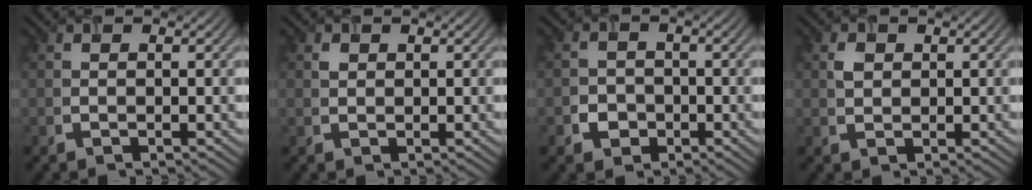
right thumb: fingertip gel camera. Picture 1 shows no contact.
{"total": 0.8, "force": [0.4, 0.6, 0.3], "torque": [-0.008, -0.002, 0.008]}
{"total": 2.6, "force": [-1.1, 2.2, 0.8], "torque": [-0.005, 0.000, -0.028]}
{"total": 1.5, "force": [0.6, 1.2, 0.8], "torque": [-0.018, 0.001, 0.009]}